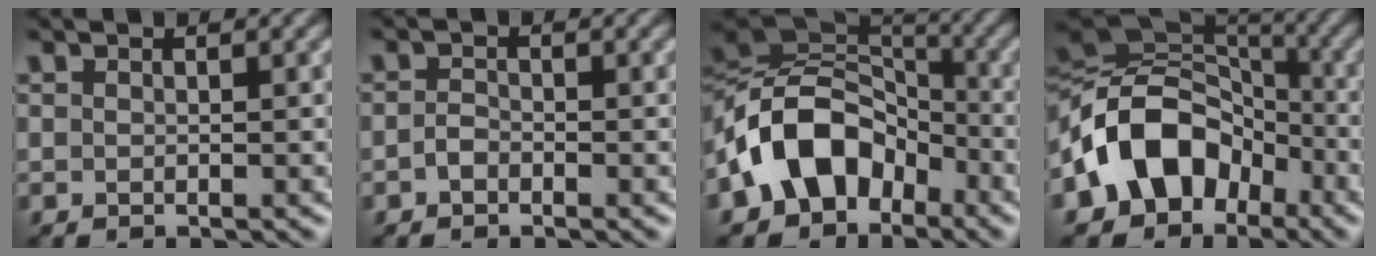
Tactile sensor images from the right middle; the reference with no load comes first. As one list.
[{"total": 1.0, "force": [-0.5, 0.6, 0.6], "torque": [-0.015, 0.002, -0.013]}, {"total": 9.8, "force": [-4.2, 7.0, 5.5], "torque": [-0.085, 0.016, -0.097]}, {"total": 10.9, "force": [-4.5, 8.1, 5.7], "torque": [-0.094, 0.019, -0.104]}]